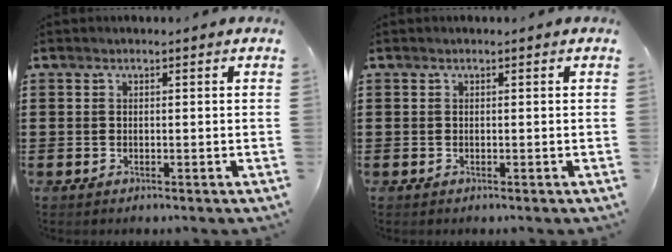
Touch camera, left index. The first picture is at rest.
{"total": 0.0}